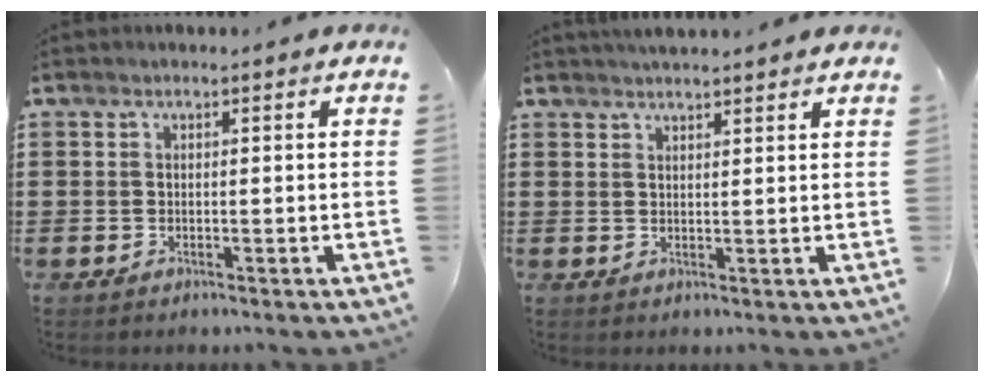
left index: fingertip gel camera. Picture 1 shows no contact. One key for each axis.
{"total": 2.1, "fx": 2.0, "fy": 0.0, "fz": 0.4, "tx": -0.012, "ty": 0.000, "tz": 0.039}